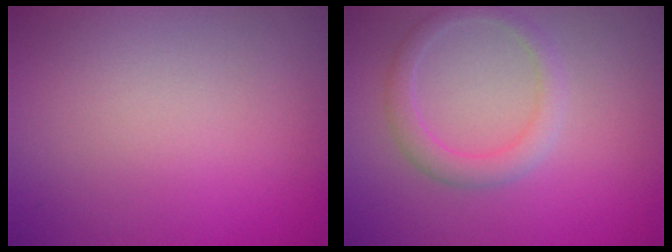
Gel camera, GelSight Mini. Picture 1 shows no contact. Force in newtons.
{"total": 2.3, "press": 2.3, "slide": 0.2}